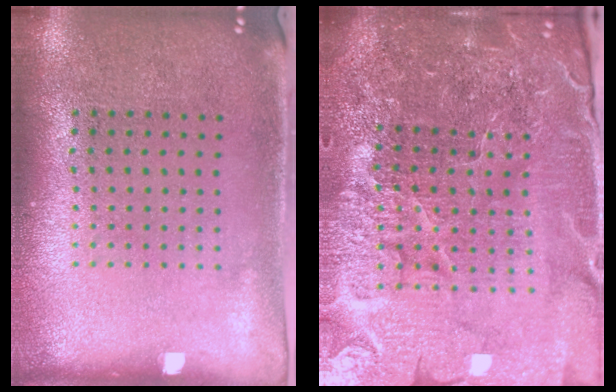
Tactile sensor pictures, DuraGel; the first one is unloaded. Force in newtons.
{"total": 6.3, "press": 5.6, "slide": 3.0}